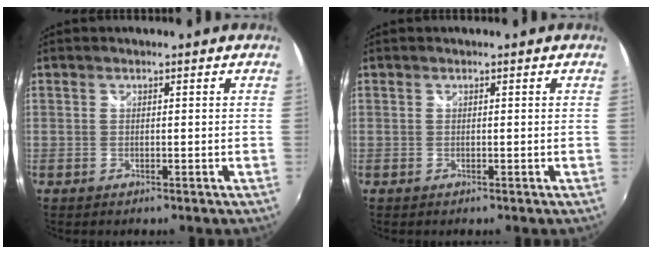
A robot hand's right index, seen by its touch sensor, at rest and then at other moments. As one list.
[{"total": 0.0}]